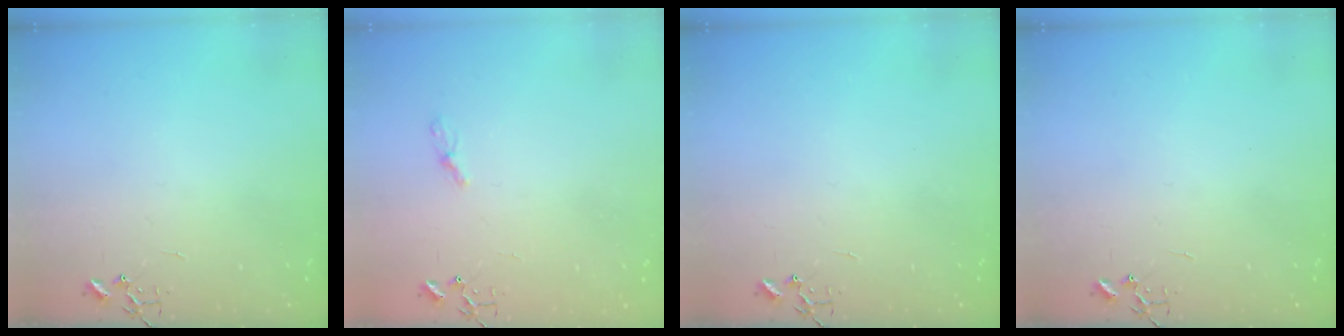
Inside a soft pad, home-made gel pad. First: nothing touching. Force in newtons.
{"total": 4.4, "press": 4.4, "slide": 0.6}
{"total": 0.0}
{"total": 0.0}